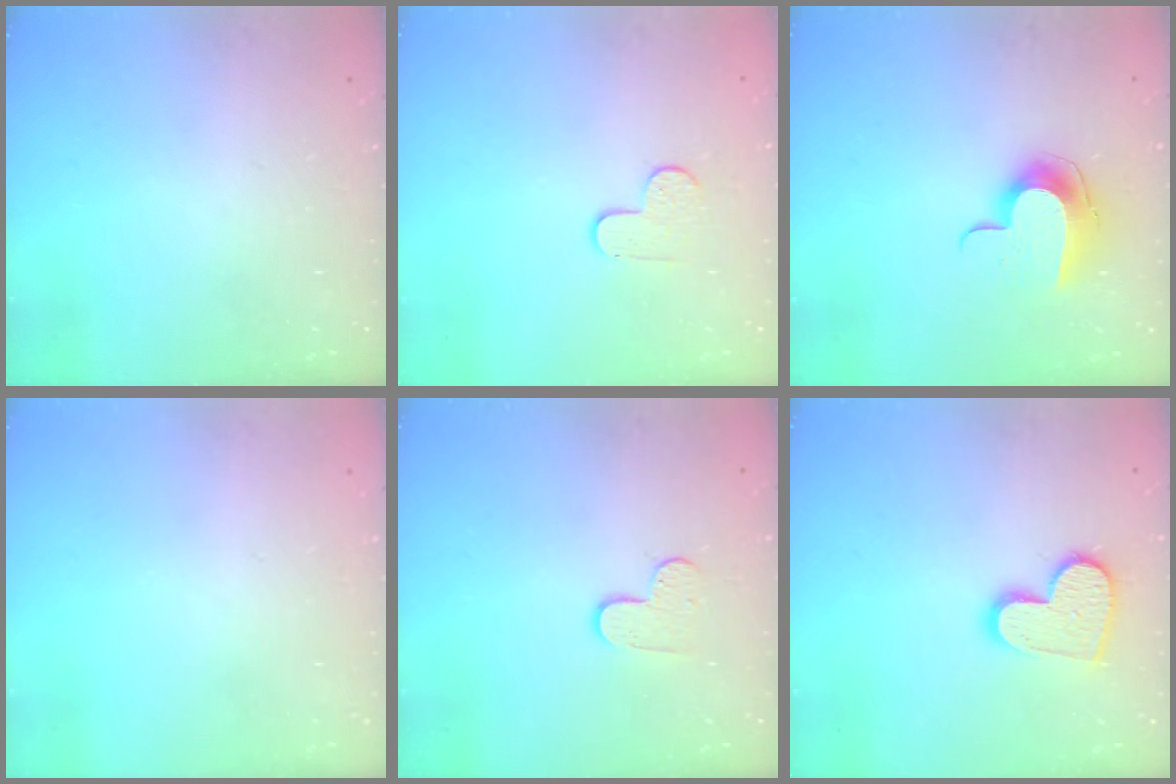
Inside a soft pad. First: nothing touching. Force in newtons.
{"total": 4.6, "press": 4.5, "slide": 0.5}
{"total": 10.2, "press": 10.2, "slide": 0.2}
{"total": 0.0}
{"total": 7.4, "press": 7.4, "slide": 0.7}
{"total": 12.7, "press": 12.6, "slide": 1.0}